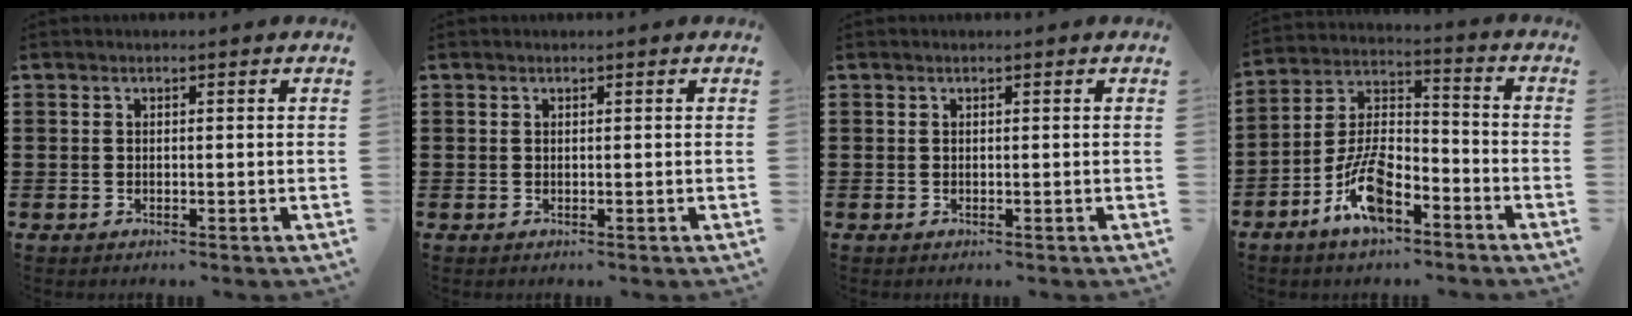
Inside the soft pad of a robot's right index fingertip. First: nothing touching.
{"total": 0.0}
{"total": 0.0}
{"total": 10.3, "force": [-6.2, 4.1, 7.1], "torque": [-0.152, 0.004, -0.116]}